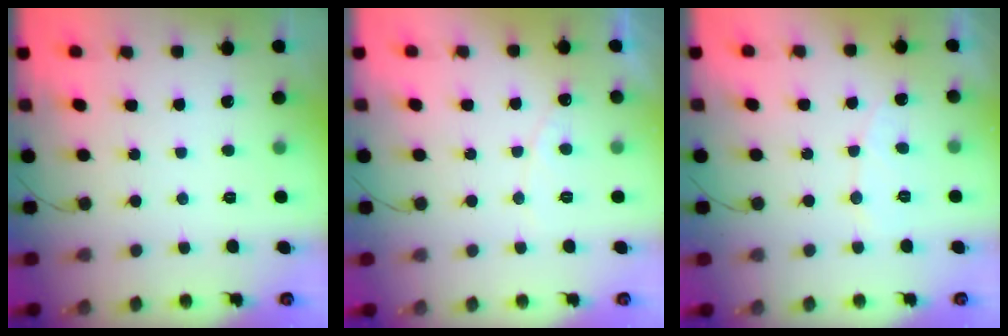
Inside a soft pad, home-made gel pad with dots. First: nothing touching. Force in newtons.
{"total": 4.5, "press": 4.5, "slide": 0.4}
{"total": 6.0, "press": 6.0, "slide": 0.4}